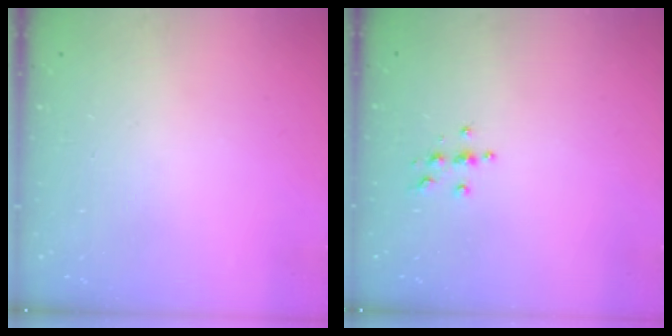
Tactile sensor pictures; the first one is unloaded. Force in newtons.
{"total": 3.7, "press": 3.7, "slide": 0.4}